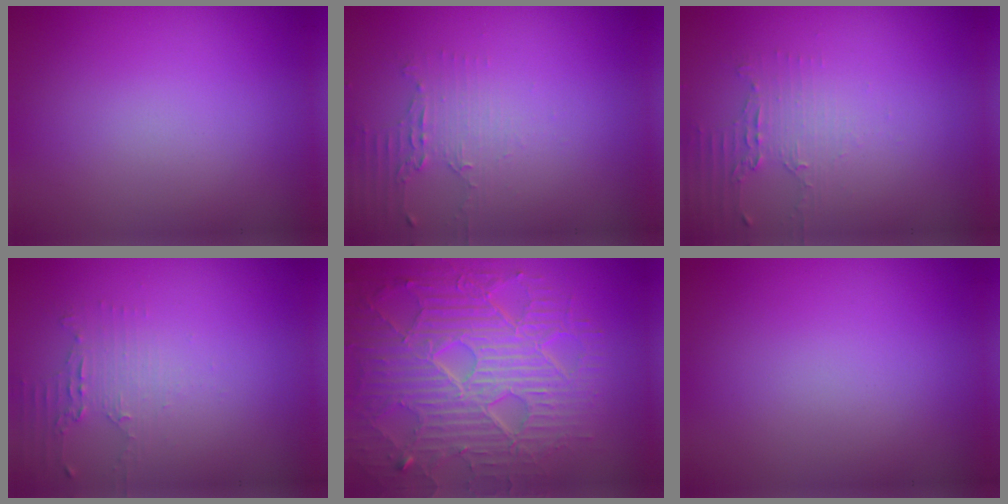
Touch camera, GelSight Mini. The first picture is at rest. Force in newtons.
{"total": 2.0, "press": 1.5, "slide": 1.3}
{"total": 2.0, "press": 1.5, "slide": 1.3}
{"total": 2.0, "press": 1.4, "slide": 1.5}
{"total": 8.9, "press": 6.4, "slide": 6.2}
{"total": 0.0}